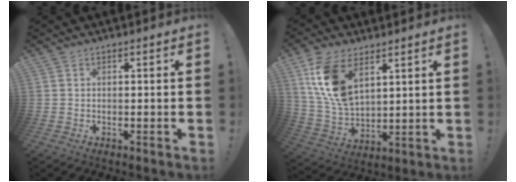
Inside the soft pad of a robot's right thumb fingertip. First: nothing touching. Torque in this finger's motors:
{"motor_torque": [1.35, 2.08, 0.70, -0.25, 0.17]}